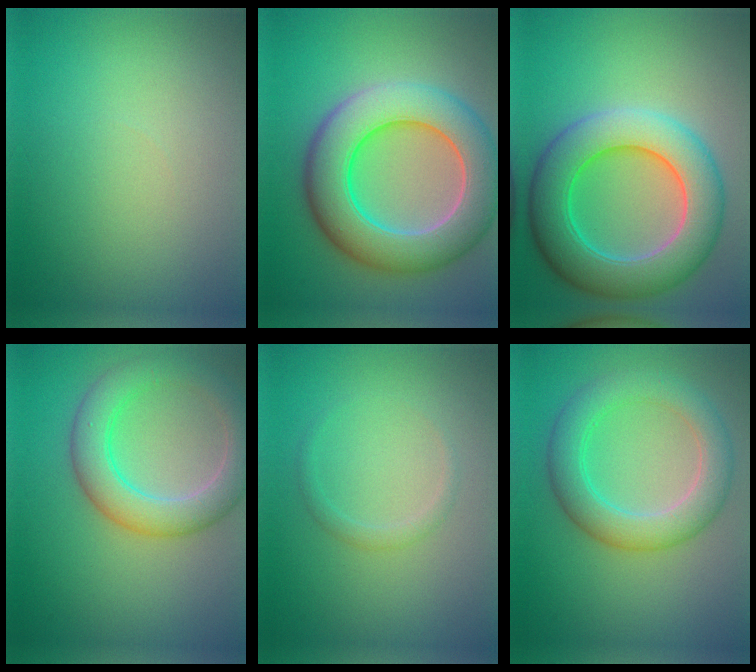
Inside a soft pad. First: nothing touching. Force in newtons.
{"total": 10.1, "press": 10.0, "slide": 0.7}
{"total": 9.0, "press": 9.0, "slide": 0.4}
{"total": 5.4, "press": 5.3, "slide": 0.3}
{"total": 1.0, "press": 1.0, "slide": 0.1}
{"total": 5.2, "press": 5.2, "slide": 0.1}